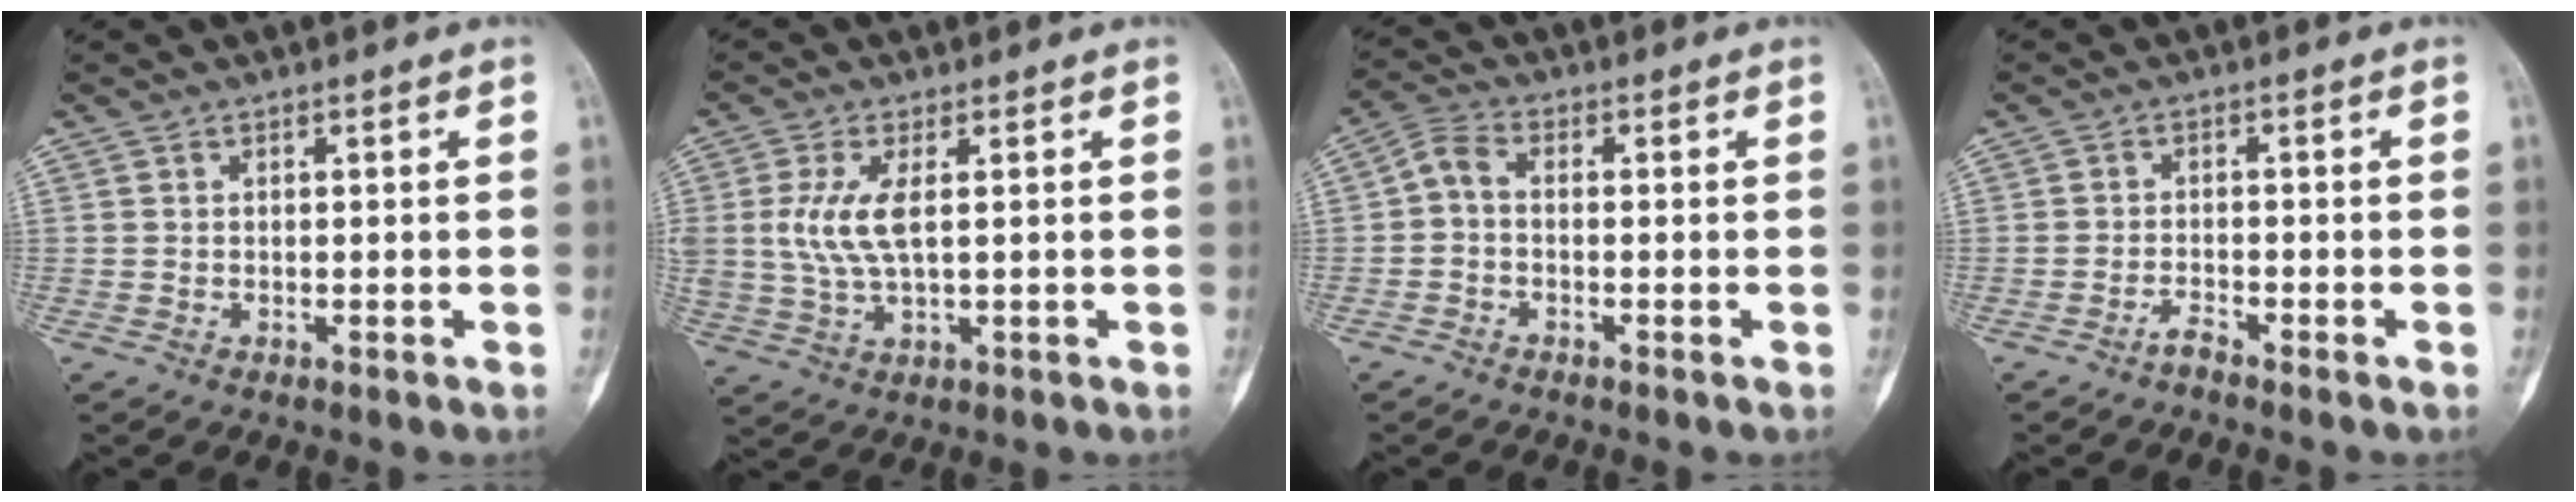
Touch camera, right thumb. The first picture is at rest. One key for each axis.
{"total": 7.6, "fx": 1.3, "fy": 3.0, "fz": 6.9, "tx": -0.168, "ty": -0.005, "tz": 0.032}
{"total": 3.6, "fx": -0.8, "fy": 2.1, "fz": 2.8, "tx": -0.057, "ty": 0.015, "tz": -0.028}
{"total": 1.9, "fx": -1.7, "fy": 0.2, "fz": 0.6, "tx": -0.012, "ty": 0.011, "tz": -0.035}